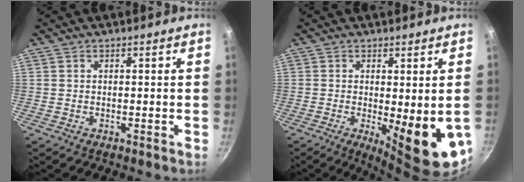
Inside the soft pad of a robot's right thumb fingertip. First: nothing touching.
{"total": 12.0, "force": [-2.2, 3.6, 11.3], "torque": [-0.134, -0.015, -0.017]}